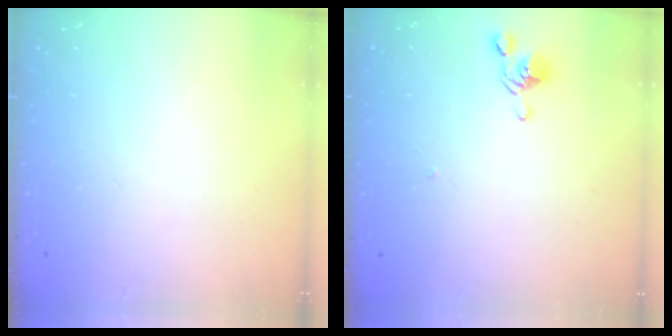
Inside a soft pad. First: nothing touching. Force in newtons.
{"total": 2.5, "press": 2.3, "slide": 0.9}